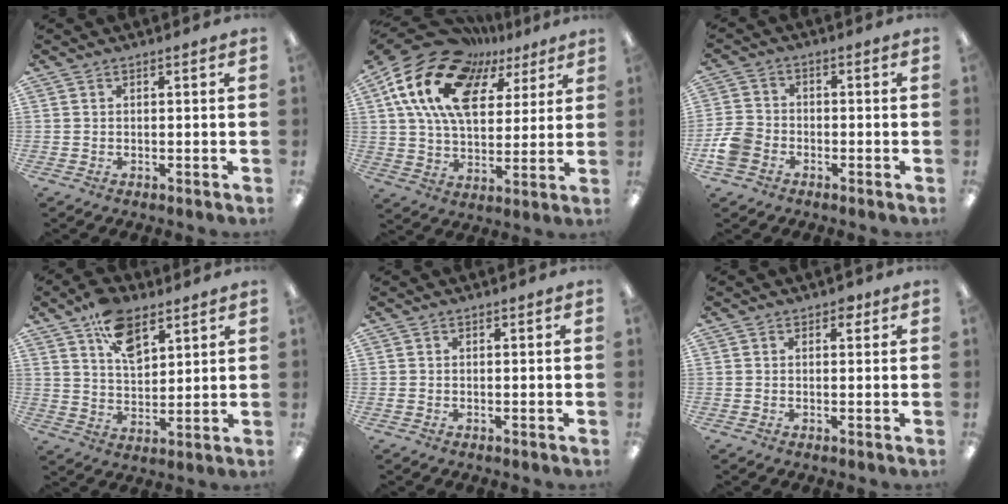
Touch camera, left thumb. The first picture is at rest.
{"total": 21.1, "force": [10.9, 13.1, 12.5], "torque": [-0.259, -0.046, 0.193]}
{"total": 6.6, "force": [-3.0, 4.9, 3.1], "torque": [-0.065, 0.019, -0.054]}
{"total": 11.4, "force": [6.8, 6.3, 6.7], "torque": [-0.106, -0.026, 0.122]}
{"total": 0.7, "force": [-0.1, 0.4, 0.5], "torque": [-0.008, 0.002, -0.004]}
{"total": 2.1, "force": [0.9, 1.2, 1.4], "torque": [-0.014, -0.002, 0.011]}